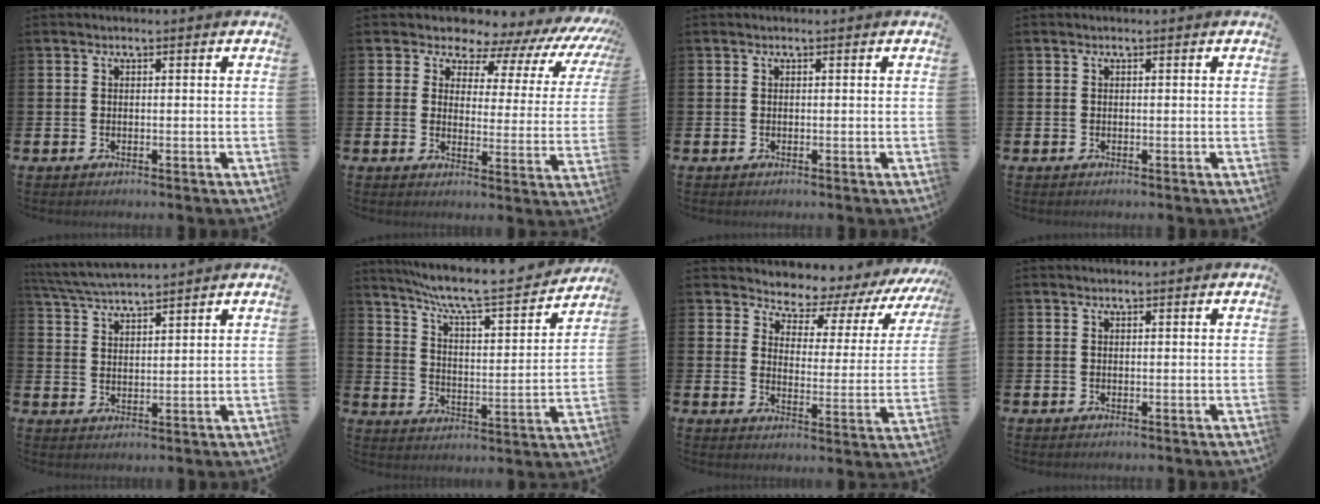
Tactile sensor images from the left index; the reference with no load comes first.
{"total": 6.0, "force": [5.1, 3.1, 0.8], "torque": [-0.028, -0.057, 0.076]}
{"total": 0.0}
{"total": 0.0}
{"total": 4.9, "force": [4.9, 0.0, 0.8], "torque": [-0.036, -0.026, 0.087]}
{"total": 8.1, "force": [7.1, 0.8, 3.9], "torque": [-0.102, -0.054, 0.114]}
{"total": 4.7, "force": [4.4, 1.5, 0.1], "torque": [-0.016, -0.051, 0.064]}
{"total": 0.0}